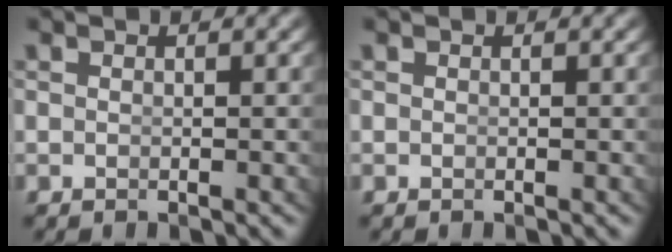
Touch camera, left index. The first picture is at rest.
{"total": 0.0}